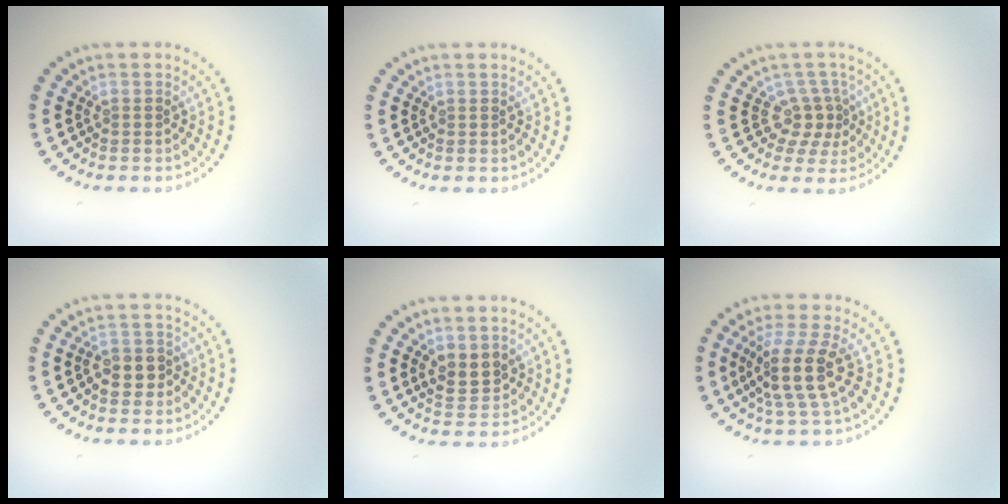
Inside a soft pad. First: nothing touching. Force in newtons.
{"total": 0.0}
{"total": 2.8, "press": 1.8, "slide": 2.1}
{"total": 2.4, "press": 2.3, "slide": 0.7}
{"total": 2.4, "press": 2.3, "slide": 0.7}
{"total": 4.3, "press": 3.4, "slide": 2.5}